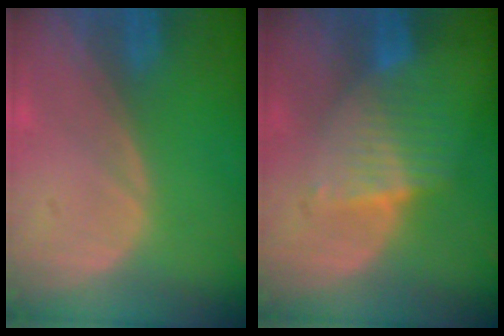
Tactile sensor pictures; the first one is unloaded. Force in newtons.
{"total": 6.9, "press": 6.0, "slide": 3.4}